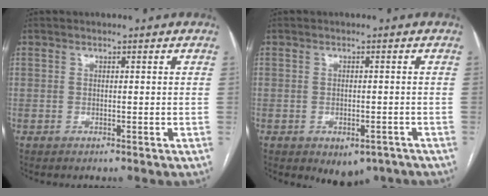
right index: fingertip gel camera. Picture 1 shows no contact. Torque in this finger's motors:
{"motor_torque": [0.83, -0.45, 0.17, 0.03]}